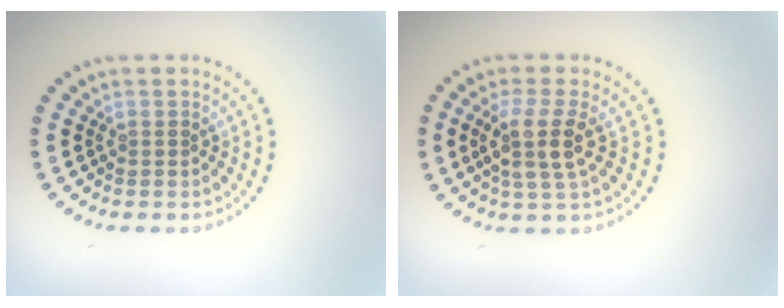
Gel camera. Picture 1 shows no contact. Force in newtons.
{"total": 3.3, "press": 2.8, "slide": 1.8}